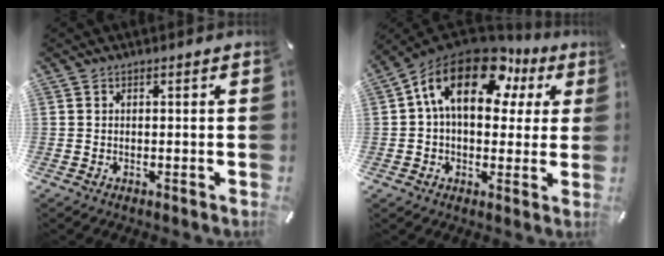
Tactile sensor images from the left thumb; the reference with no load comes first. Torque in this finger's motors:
{"motor_torque": [2.54, 2.47, 1.52, -1.25, 0.40]}